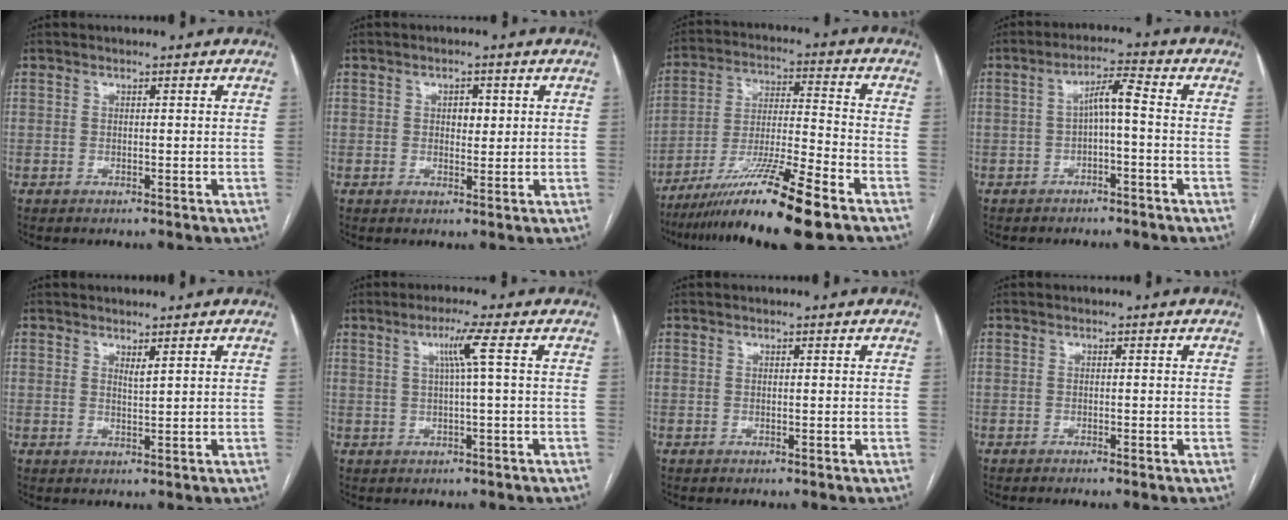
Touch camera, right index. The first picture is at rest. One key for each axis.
{"total": 2.3, "fx": 0.6, "fy": 1.4, "fz": 1.7, "tx": -0.020, "ty": 0.002, "tz": 0.008}
{"total": 16.0, "fx": -11.2, "fy": -0.9, "fz": 11.4, "tx": -0.214, "ty": -0.029, "tz": -0.197}
{"total": 4.4, "fx": -0.6, "fy": 0.6, "fz": 4.3, "tx": -0.073, "ty": 0.021, "tz": -0.008}
{"total": 1.0, "fx": 0.8, "fy": 0.1, "fz": 0.7, "tx": -0.012, "ty": -0.007, "tz": 0.015}
{"total": 3.9, "fx": 1.0, "fy": -1.1, "fz": 3.7, "tx": -0.072, "ty": 0.005, "tz": 0.020}
{"total": 0.0}
{"total": 1.1, "fx": -0.8, "fy": -0.2, "fz": 0.6, "tx": -0.010, "ty": 0.002, "tz": -0.013}